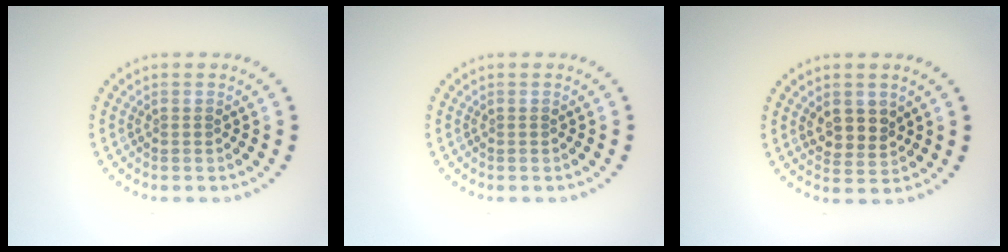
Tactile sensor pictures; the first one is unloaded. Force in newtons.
{"total": 0.0}
{"total": 2.7, "press": 2.6, "slide": 1.0}